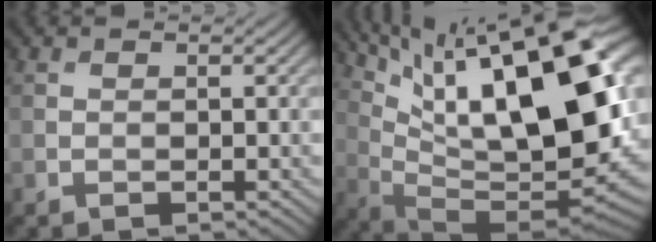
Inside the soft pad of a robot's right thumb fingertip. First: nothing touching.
{"total": 21.1, "force": [8.6, 6.9, 18.0], "torque": [-0.284, 0.027, 0.148]}